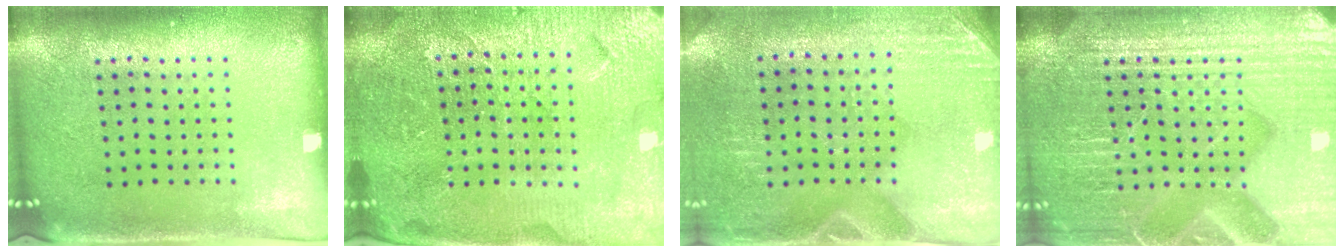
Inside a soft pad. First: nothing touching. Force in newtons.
{"total": 4.6, "press": 4.4, "slide": 1.5}
{"total": 2.8, "press": 2.6, "slide": 1.2}
{"total": 7.4, "press": 7.3, "slide": 0.9}